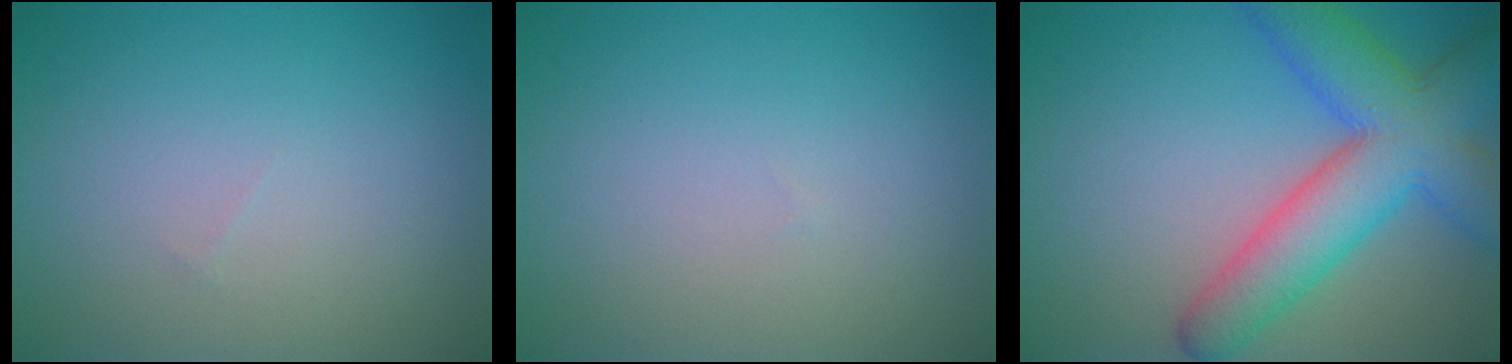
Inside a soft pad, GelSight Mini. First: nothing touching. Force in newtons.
{"total": 0.0}
{"total": 9.0, "press": 9.0, "slide": 0.3}